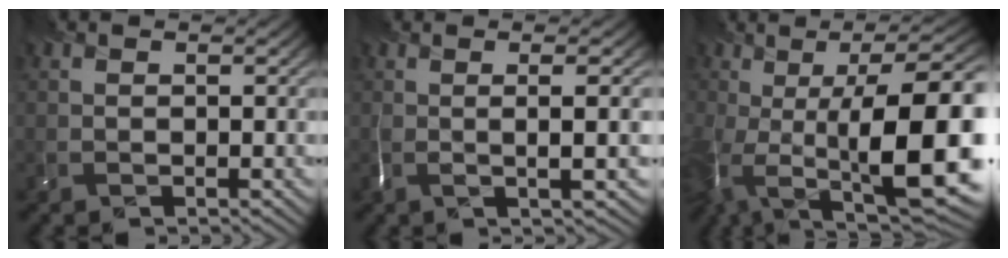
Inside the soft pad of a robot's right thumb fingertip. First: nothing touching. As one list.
[{"total": 3.7, "force": [-0.4, -0.2, 3.6], "torque": [-0.053, 0.004, -0.008]}, {"total": 18.5, "force": [-2.1, 4.9, 17.7], "torque": [-0.235, -0.015, -0.020]}]